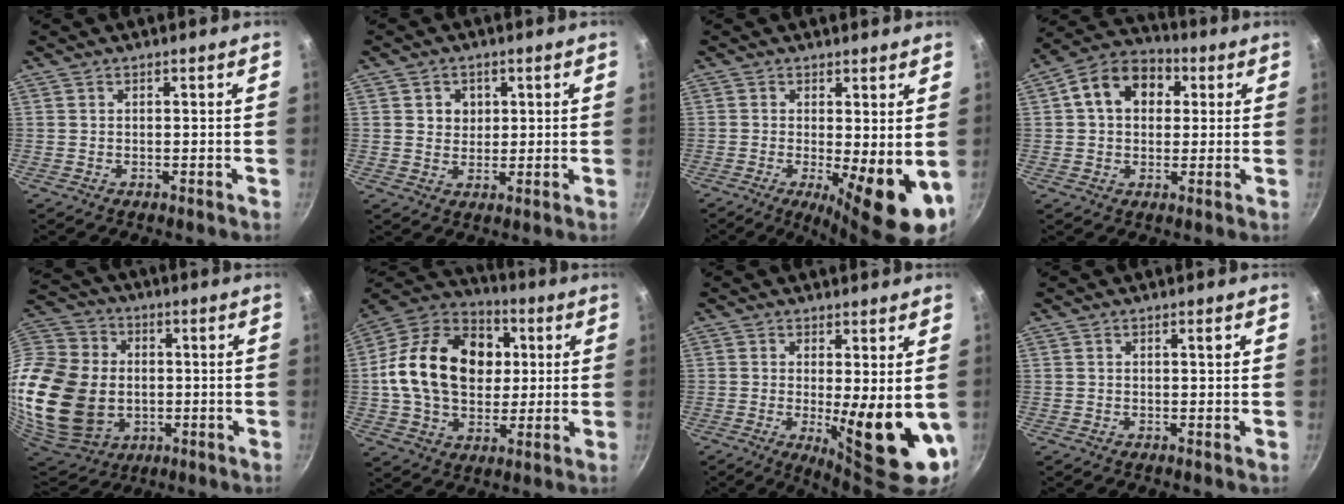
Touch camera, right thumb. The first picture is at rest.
{"total": 4.1, "force": [1.1, 3.7, 1.4], "torque": [0.000, -0.003, 0.018]}
{"total": 10.8, "force": [-1.4, 3.3, 10.2], "torque": [-0.126, -0.011, -0.010]}
{"total": 12.3, "force": [2.9, 9.3, 7.6], "torque": [-0.095, 0.023, 0.029]}
{"total": 33.0, "force": [-2.2, 25.3, 21.2], "torque": [-0.487, 0.010, -0.020]}
{"total": 23.1, "force": [2.8, 17.1, 15.4], "torque": [-0.230, 0.024, 0.040]}
{"total": 12.2, "force": [-0.5, 3.2, 11.7], "torque": [-0.146, -0.026, 0.004]}
{"total": 1.3, "force": [0.4, 0.3, 1.2], "torque": [-0.012, 0.002, 0.005]}